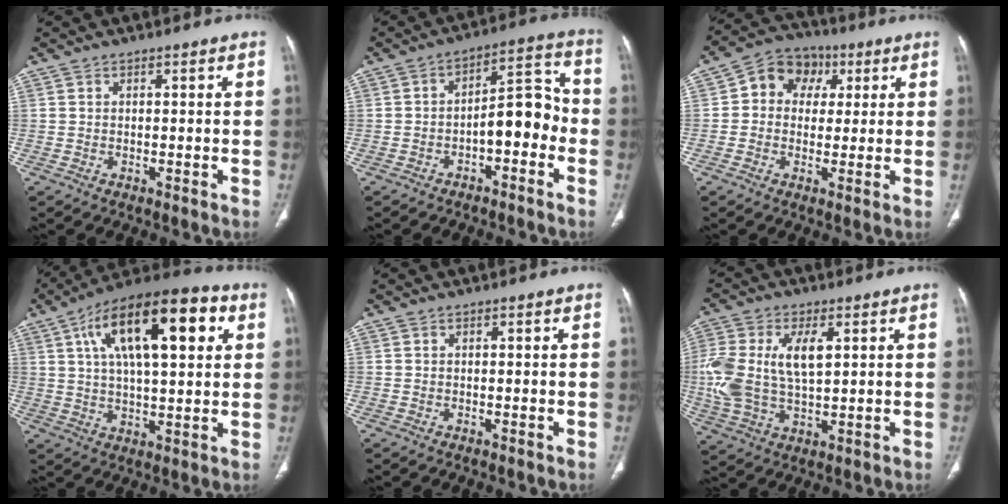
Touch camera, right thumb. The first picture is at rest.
{"total": 9.7, "force": [-3.1, 4.8, 7.8], "torque": [-0.088, 0.050, -0.052]}
{"total": 9.3, "force": [2.1, 7.9, 4.5], "torque": [-0.040, 0.014, 0.022]}
{"total": 22.2, "force": [7.6, 8.9, 18.9], "torque": [-0.294, 0.013, 0.117]}
{"total": 0.0}
{"total": 14.2, "force": [2.5, 7.4, 11.8], "torque": [-0.264, 0.006, 0.054]}